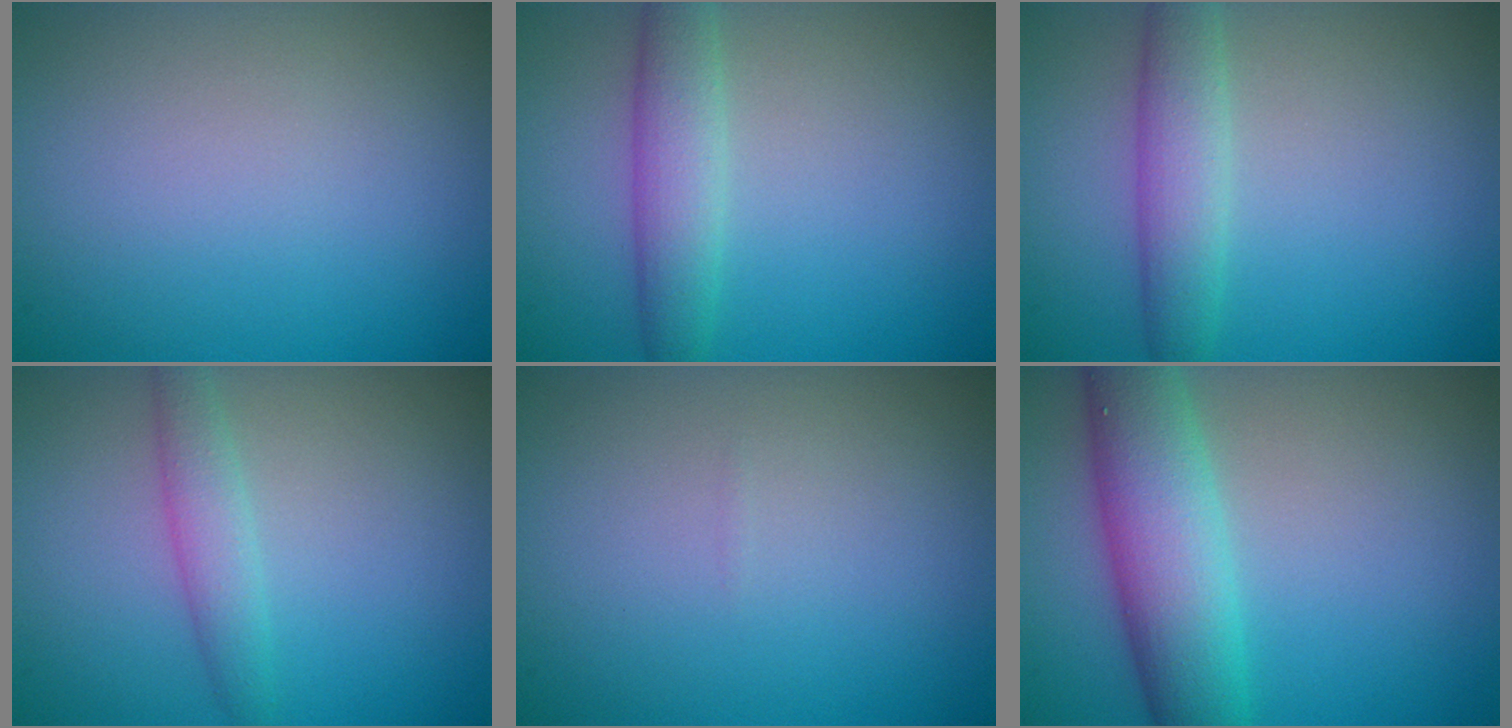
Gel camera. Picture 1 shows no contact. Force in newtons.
{"total": 3.3, "press": 3.3, "slide": 0.1}
{"total": 3.3, "press": 3.3, "slide": 0.1}
{"total": 2.2, "press": 2.2, "slide": 0.0}
{"total": 0.0}
{"total": 6.9, "press": 6.9, "slide": 0.1}